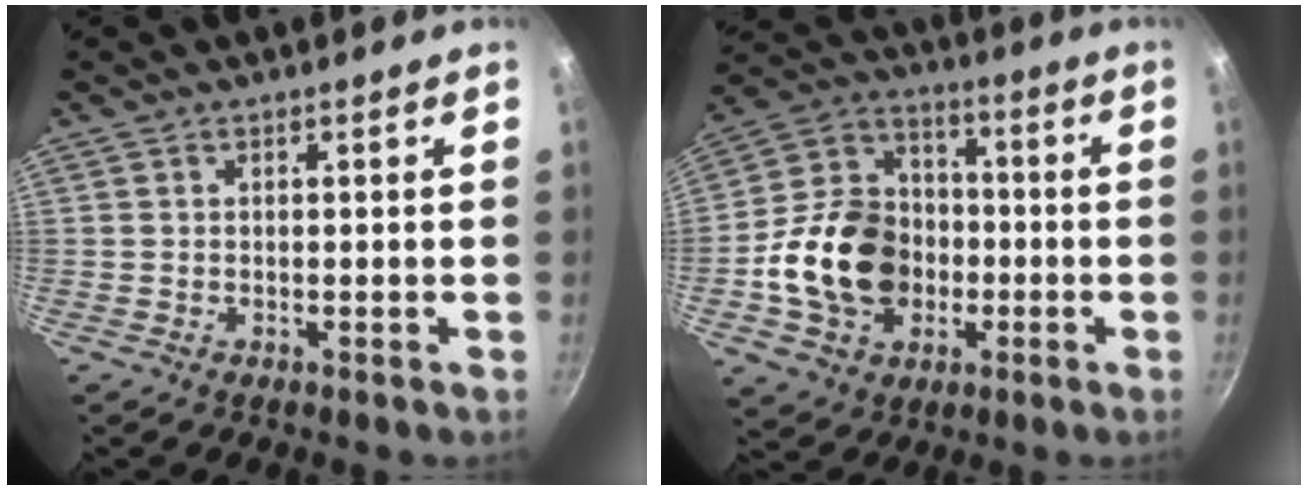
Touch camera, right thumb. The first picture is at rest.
{"total": 18.6, "force": [-3.5, 14.7, 10.8], "torque": [-0.169, 0.041, -0.062]}